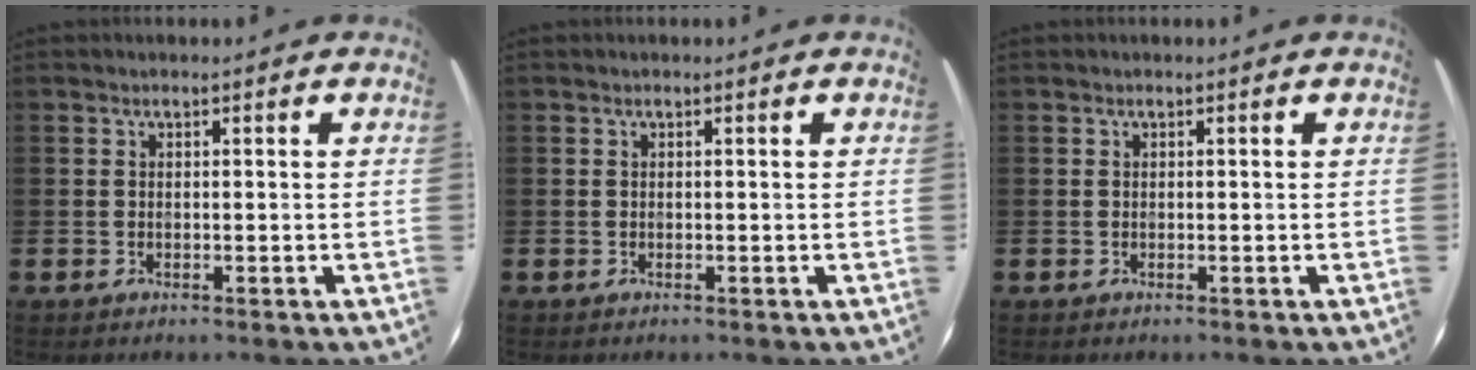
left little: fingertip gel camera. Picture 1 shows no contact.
{"total": 0.0}
{"total": 0.0}